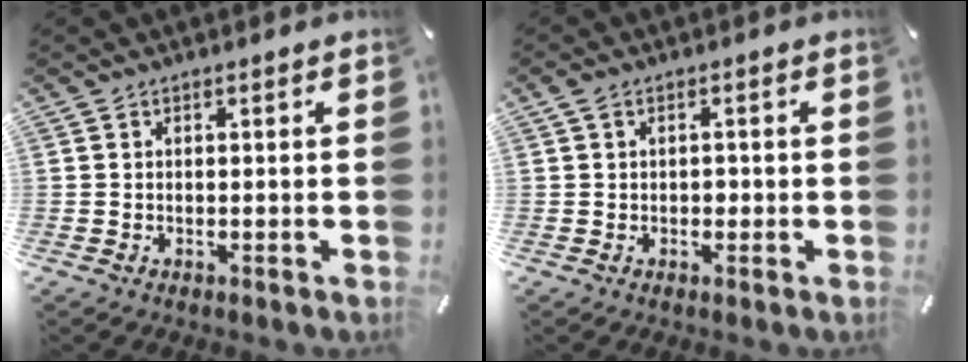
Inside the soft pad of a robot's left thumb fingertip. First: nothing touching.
{"total": 2.0, "force": [0.1, 1.6, 1.2], "torque": [-0.016, 0.003, -0.001]}